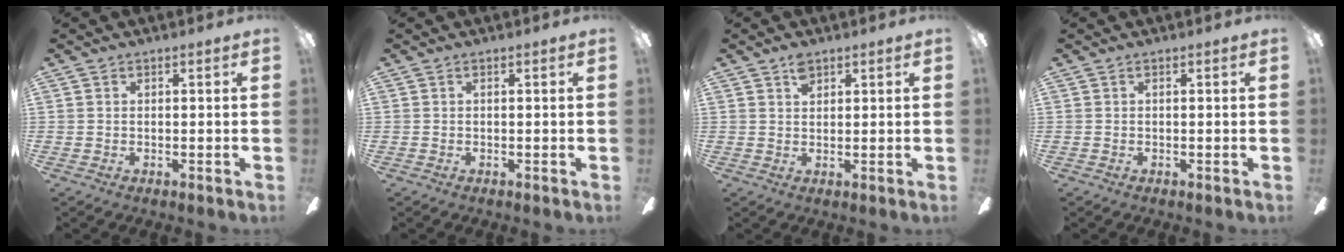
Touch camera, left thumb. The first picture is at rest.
{"total": 0.0}
{"total": 3.0, "force": [2.1, 1.7, 1.3], "torque": [-0.021, -0.002, 0.037]}
{"total": 0.0}